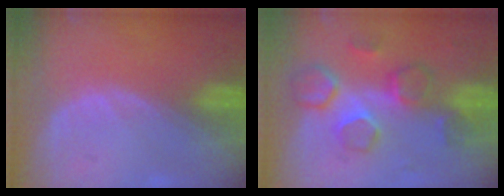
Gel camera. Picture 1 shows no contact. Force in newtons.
{"total": 8.6, "press": 7.7, "slide": 3.9}